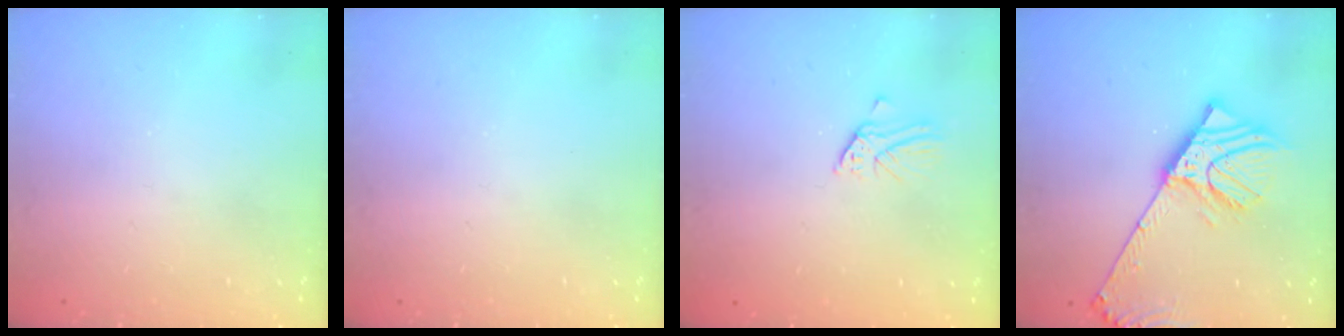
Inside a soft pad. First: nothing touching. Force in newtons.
{"total": 0.0}
{"total": 1.4, "press": 1.4, "slide": 0.2}
{"total": 12.4, "press": 12.2, "slide": 2.2}